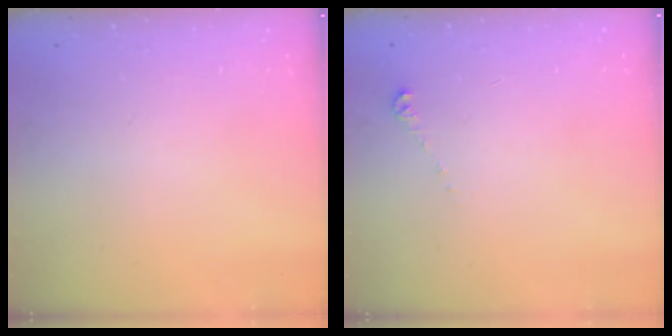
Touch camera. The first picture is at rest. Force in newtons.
{"total": 4.3, "press": 4.2, "slide": 0.6}